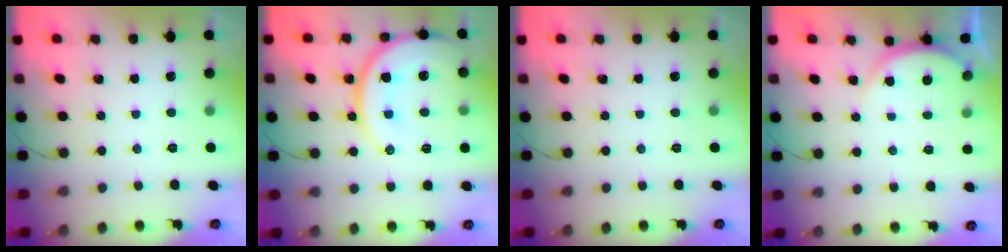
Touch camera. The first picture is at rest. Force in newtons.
{"total": 18.7, "press": 18.5, "slide": 3.1}
{"total": 0.0}
{"total": 4.4, "press": 4.4, "slide": 0.5}